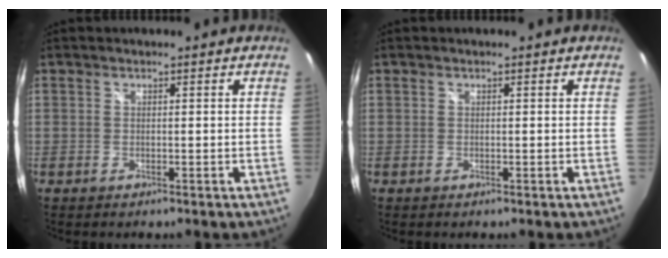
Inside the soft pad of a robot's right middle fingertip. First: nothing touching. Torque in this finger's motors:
{"motor_torque": [0.00, 0.00, 0.00, 0.01]}